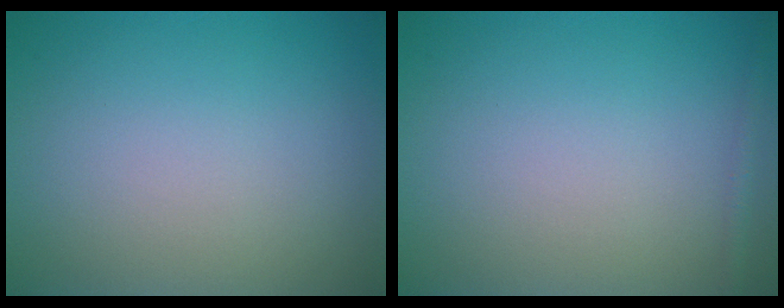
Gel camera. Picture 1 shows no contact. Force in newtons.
{"total": 0.8, "press": 0.8, "slide": 0.0}